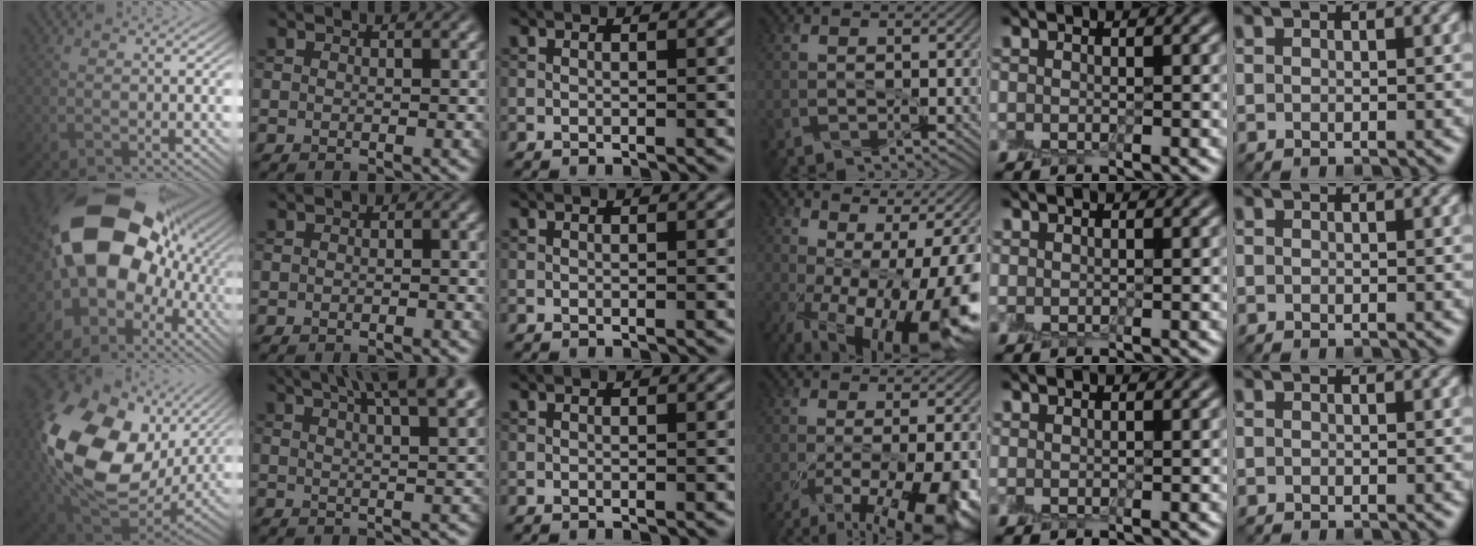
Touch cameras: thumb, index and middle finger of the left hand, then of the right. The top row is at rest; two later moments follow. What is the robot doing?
{"motion": "peel", "object": "small bumper sticker"}